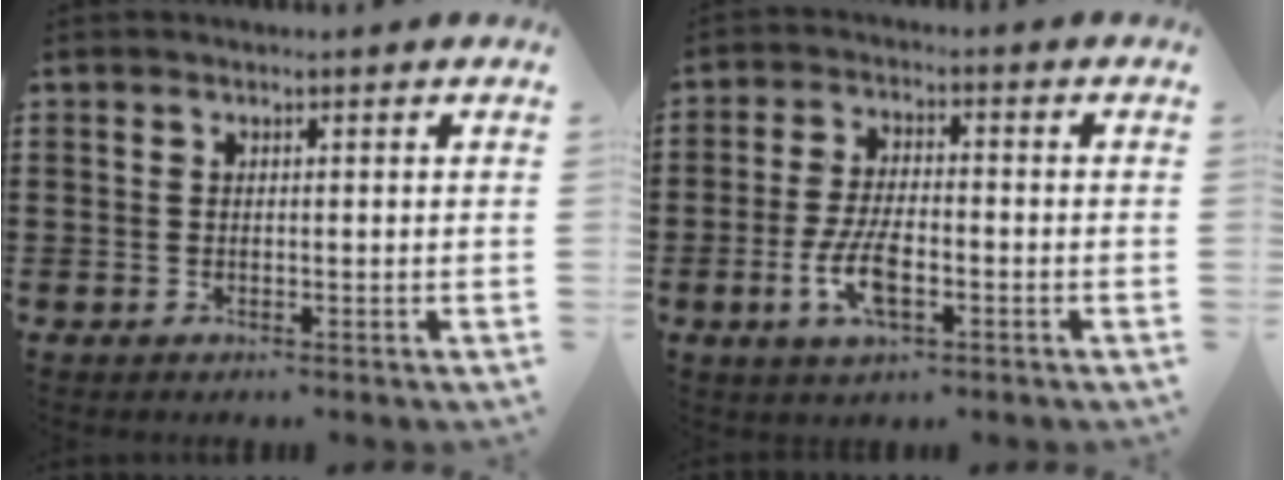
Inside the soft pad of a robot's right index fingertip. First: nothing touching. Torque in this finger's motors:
{"motor_torque": [1.44, 0.70, 0.84, 0.21]}